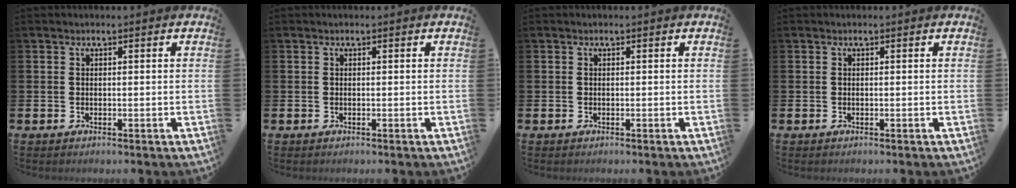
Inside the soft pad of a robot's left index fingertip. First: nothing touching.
{"total": 0.0}
{"total": 0.0}
{"total": 0.0}